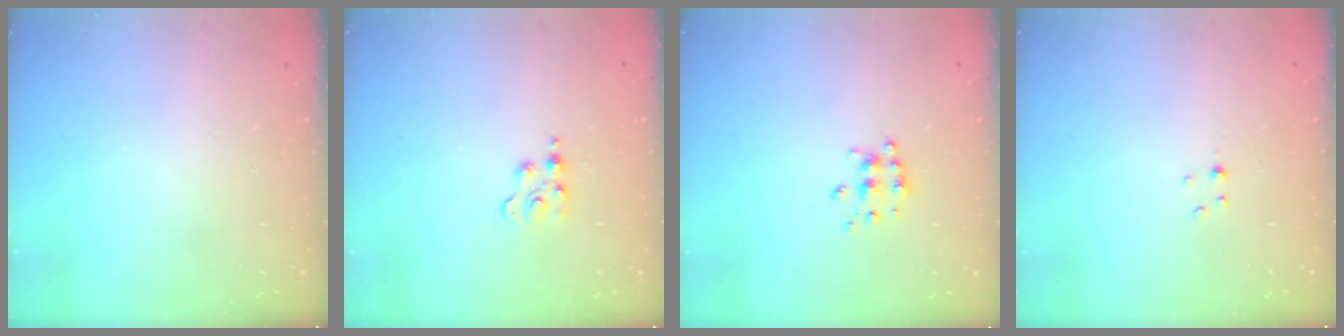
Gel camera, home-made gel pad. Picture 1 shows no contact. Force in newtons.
{"total": 2.8, "press": 2.8, "slide": 0.4}
{"total": 6.2, "press": 6.2, "slide": 0.7}
{"total": 1.5, "press": 1.4, "slide": 0.2}